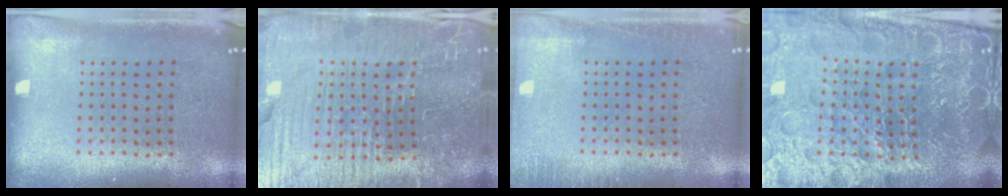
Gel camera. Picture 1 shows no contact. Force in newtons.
{"total": 7.2, "press": 6.3, "slide": 3.4}
{"total": 1.3, "press": 1.3, "slide": 0.3}
{"total": 6.8, "press": 6.0, "slide": 3.2}